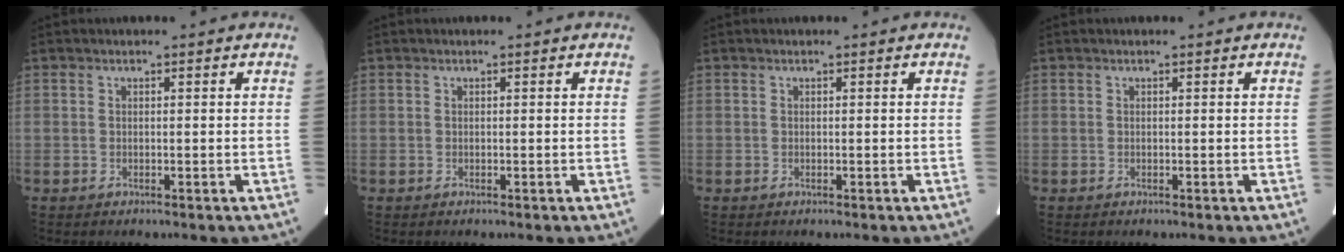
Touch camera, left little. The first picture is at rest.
{"total": 0.0}
{"total": 0.0}
{"total": 0.0}